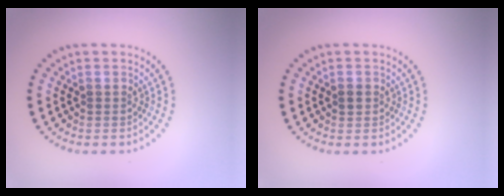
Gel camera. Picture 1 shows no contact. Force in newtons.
{"total": 0.9, "press": 0.8, "slide": 0.3}